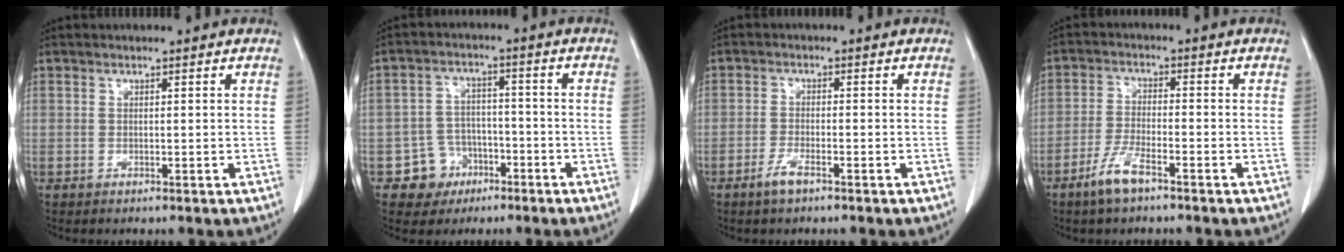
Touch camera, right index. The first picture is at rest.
{"total": 6.0, "force": [-3.2, 5.1, 0.4], "torque": [0.003, 0.015, -0.046]}
{"total": 2.8, "force": [-2.0, 0.4, 1.9], "torque": [-0.043, -0.002, -0.041]}
{"total": 5.3, "force": [-3.7, 0.9, 3.7], "torque": [-0.082, -0.005, -0.073]}